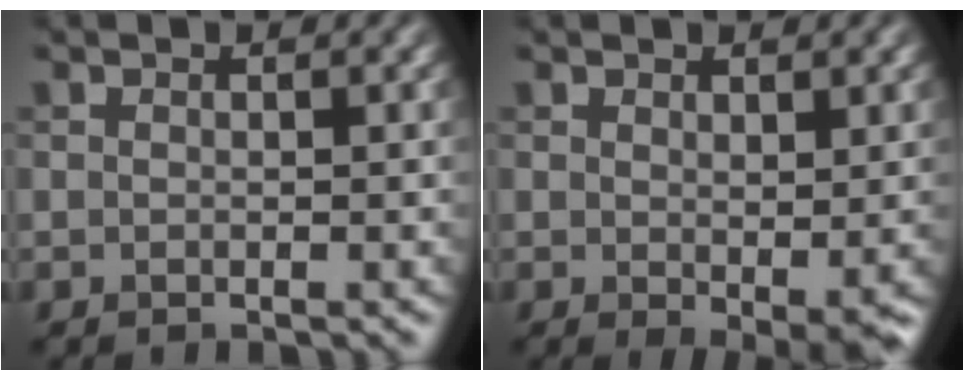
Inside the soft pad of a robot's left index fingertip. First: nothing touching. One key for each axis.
{"total": 2.2, "fx": 0.2, "fy": 0.5, "fz": 2.2, "tx": -0.032, "ty": -0.008, "tz": 0.007}